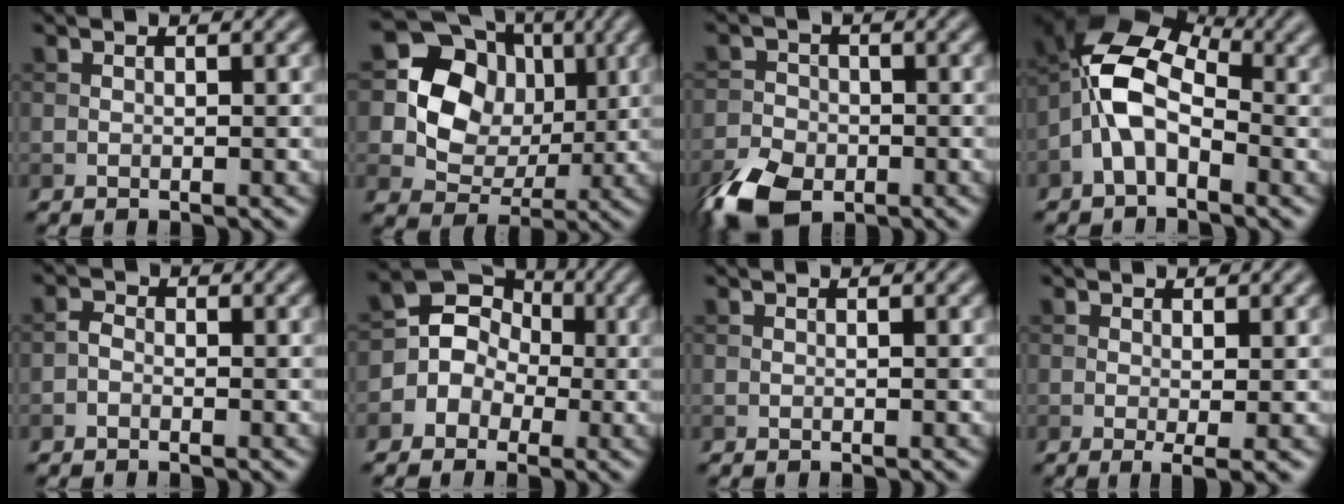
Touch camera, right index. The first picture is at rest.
{"total": 9.1, "force": [1.4, 7.7, 4.5], "torque": [-0.069, 0.008, 0.012]}
{"total": 8.1, "force": [-5.0, 4.7, 4.3], "torque": [-0.094, -0.029, -0.096]}
{"total": 7.1, "force": [-1.5, 4.2, 5.5], "torque": [-0.114, 0.021, -0.043]}
{"total": 1.1, "force": [-0.6, 0.7, 0.6], "torque": [-0.011, 0.003, -0.017]}
{"total": 7.3, "force": [-0.9, 6.9, 2.2], "torque": [-0.020, 0.034, -0.053]}
{"total": 0.0}
{"total": 2.1, "force": [-0.3, 0.2, 2.0], "torque": [-0.036, -0.012, -0.004]}